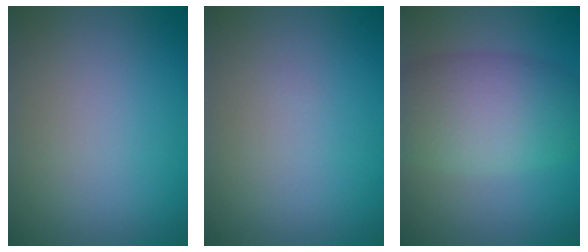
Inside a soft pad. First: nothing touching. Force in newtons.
{"total": 0.0}
{"total": 7.3, "press": 7.3, "slide": 0.3}